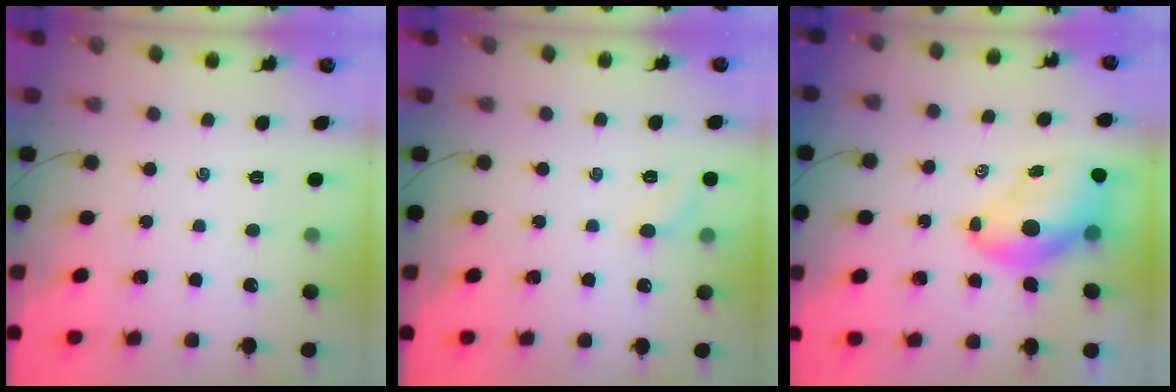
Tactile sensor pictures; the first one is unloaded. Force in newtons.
{"total": 4.8, "press": 4.6, "slide": 1.5}
{"total": 10.2, "press": 9.7, "slide": 3.1}